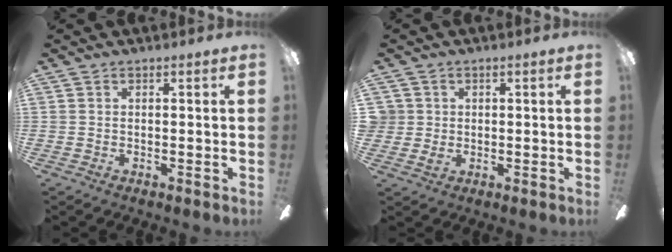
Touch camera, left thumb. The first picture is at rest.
{"total": 3.2, "force": [0.4, 3.2, 0.3], "torque": [-0.006, 0.004, 0.007]}